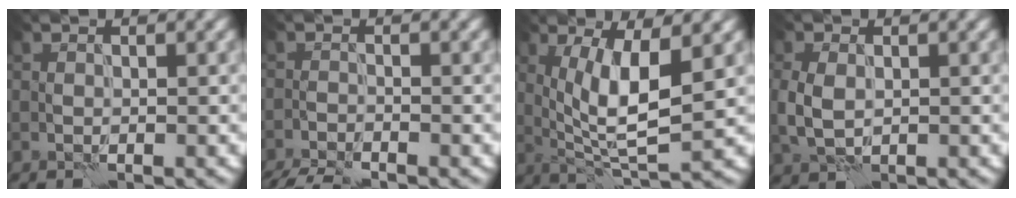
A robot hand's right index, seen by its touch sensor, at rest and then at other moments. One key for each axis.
{"total": 3.4, "fx": -3.2, "fy": 0.2, "fz": 1.1, "tx": -0.023, "ty": -0.018, "tz": -0.065}
{"total": 6.6, "fx": 1.2, "fy": 1.6, "fz": 6.3, "tx": -0.115, "ty": -0.007, "tz": 0.027}
{"total": 3.1, "fx": 0.0, "fy": 2.2, "fz": 2.2, "tx": -0.056, "ty": 0.001, "tz": 0.000}